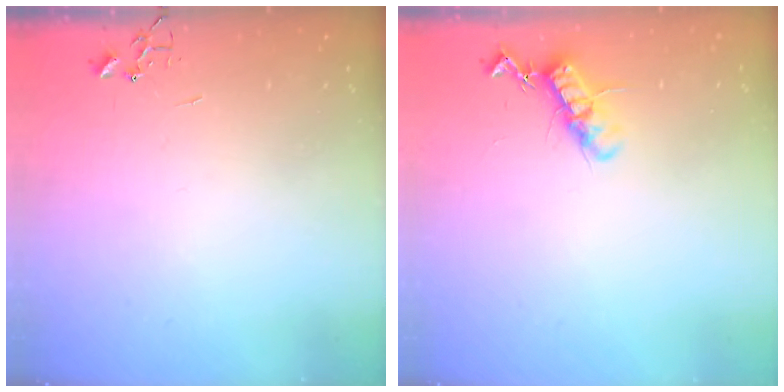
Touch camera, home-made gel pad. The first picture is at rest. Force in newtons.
{"total": 12.5, "press": 12.5, "slide": 0.6}